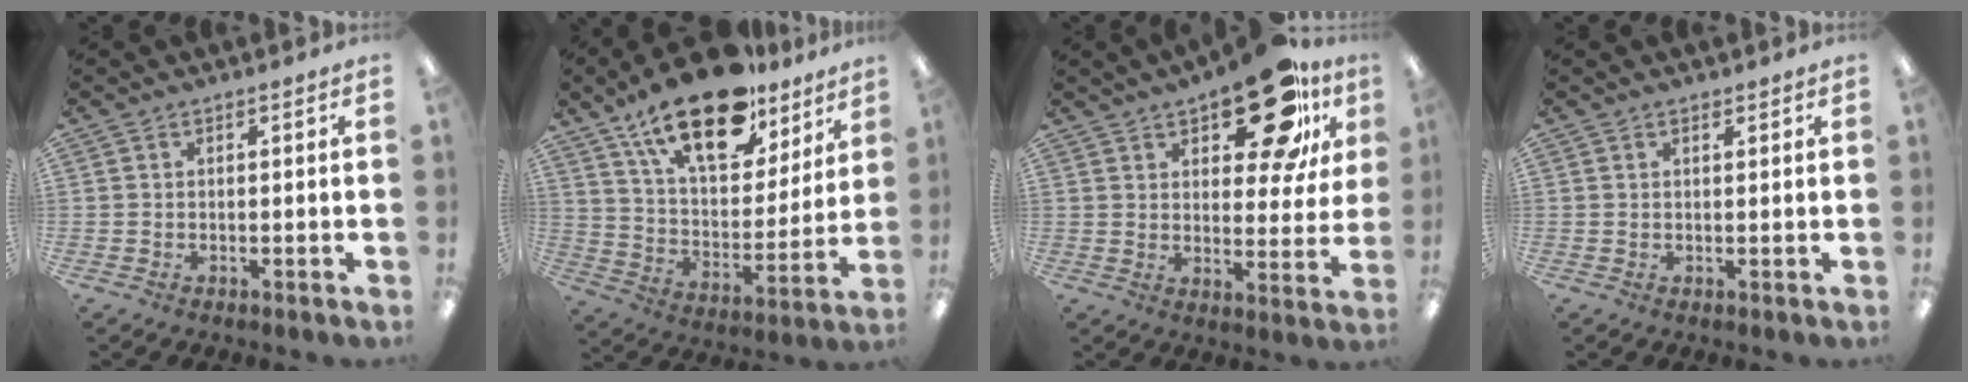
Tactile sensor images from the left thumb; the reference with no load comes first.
{"total": 22.3, "force": [15.4, 9.7, 12.8], "torque": [-0.213, -0.087, 0.268]}
{"total": 20.4, "force": [12.7, 8.8, 13.3], "torque": [-0.180, -0.065, 0.204]}
{"total": 0.7, "force": [0.6, 0.3, 0.2], "torque": [0.003, -0.003, 0.010]}